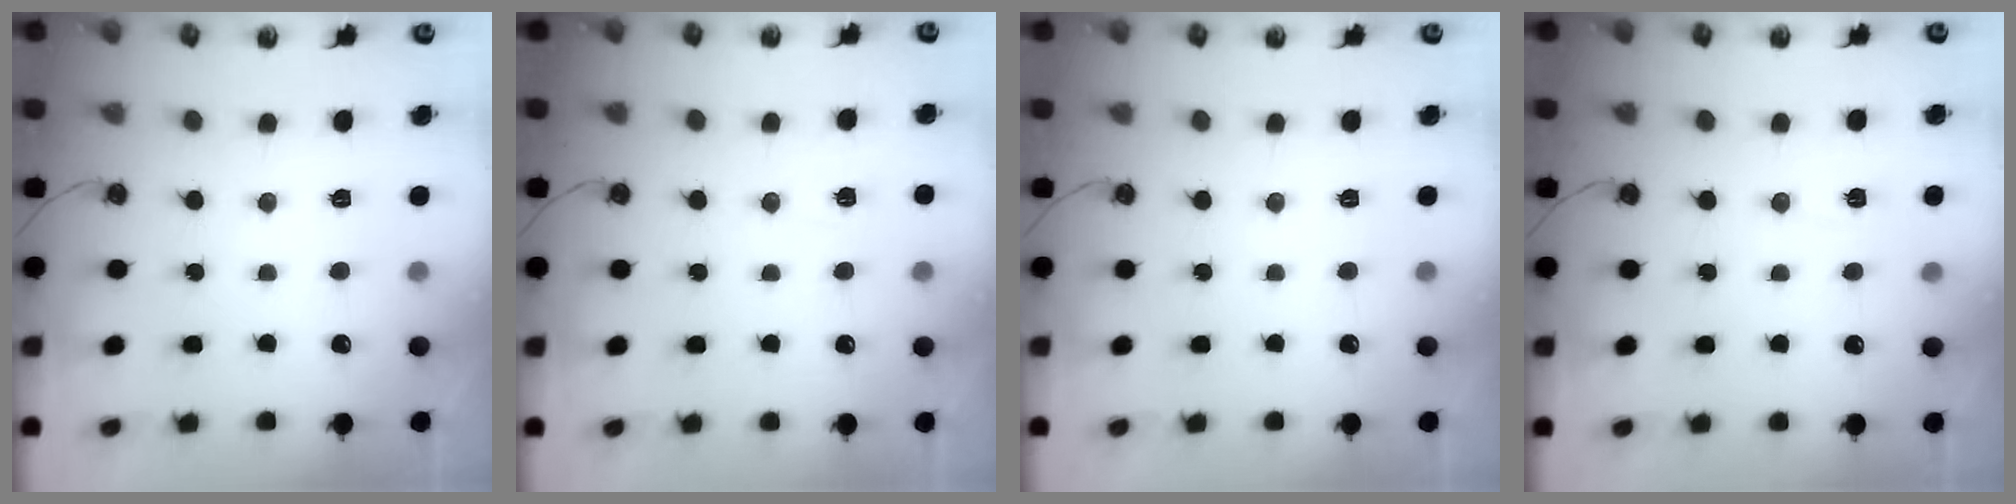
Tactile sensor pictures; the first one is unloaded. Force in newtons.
{"total": 5.0, "press": 4.9, "slide": 0.9}
{"total": 0.0}
{"total": 4.2, "press": 4.1, "slide": 1.1}